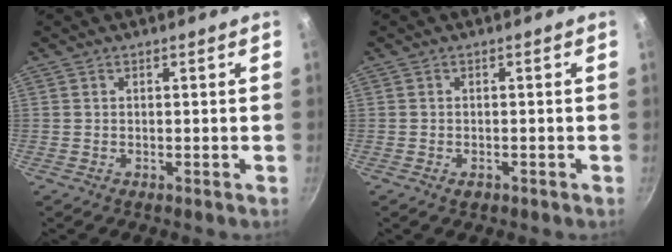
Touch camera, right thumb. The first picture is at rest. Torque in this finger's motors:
{"motor_torque": [0.03, -0.04, -0.20, -0.18, 0.05]}